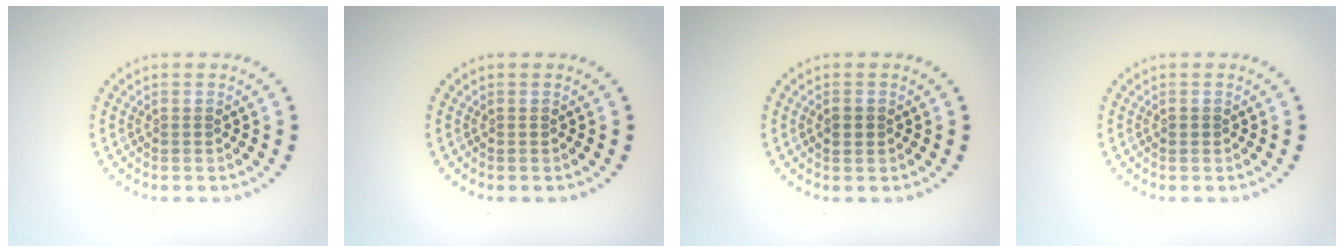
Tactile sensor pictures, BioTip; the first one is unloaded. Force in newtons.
{"total": 0.0}
{"total": 1.2, "press": 1.2, "slide": 0.2}
{"total": 0.7, "press": 0.7, "slide": 0.1}